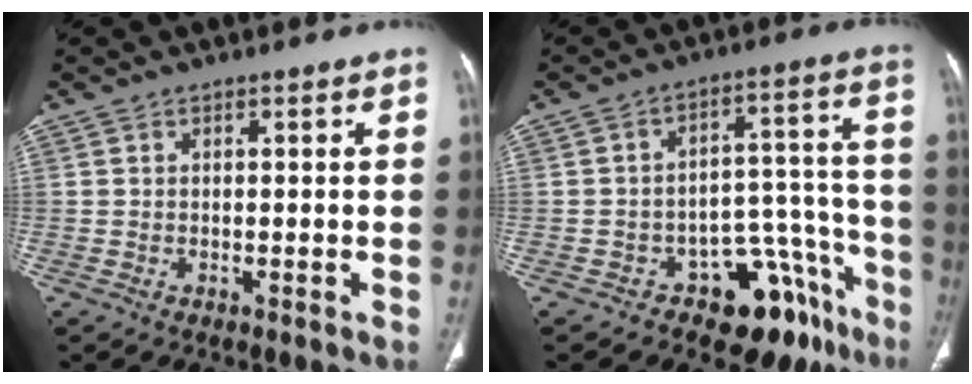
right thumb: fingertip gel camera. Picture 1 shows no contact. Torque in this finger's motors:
{"motor_torque": [2.74, 1.80, 0.64, -1.34, 0.01]}